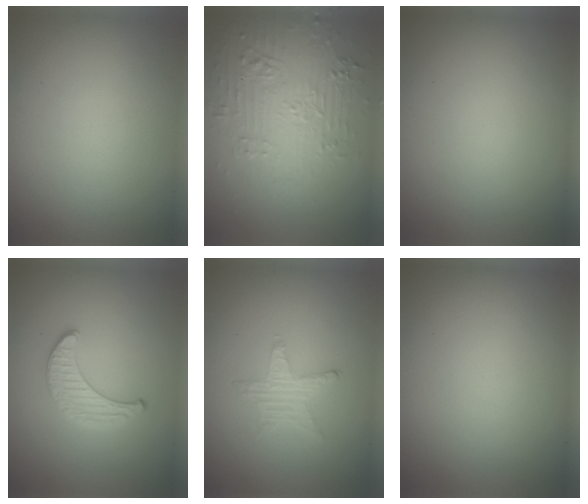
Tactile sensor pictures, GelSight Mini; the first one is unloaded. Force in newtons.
{"total": 4.4, "press": 3.7, "slide": 2.4}
{"total": 0.0}
{"total": 1.5, "press": 1.5, "slide": 0.1}
{"total": 0.9, "press": 0.9, "slide": 0.2}
{"total": 0.0}